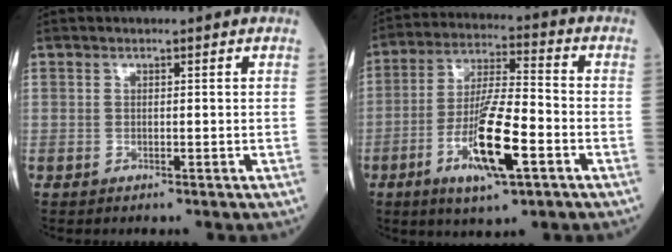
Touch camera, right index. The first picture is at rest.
{"total": 12.8, "force": [-4.8, 1.9, 11.7], "torque": [-0.223, -0.011, -0.083]}